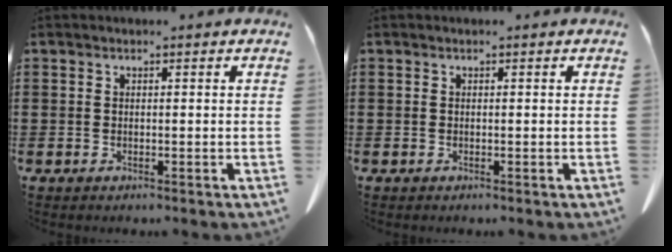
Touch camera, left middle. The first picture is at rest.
{"total": 0.0}